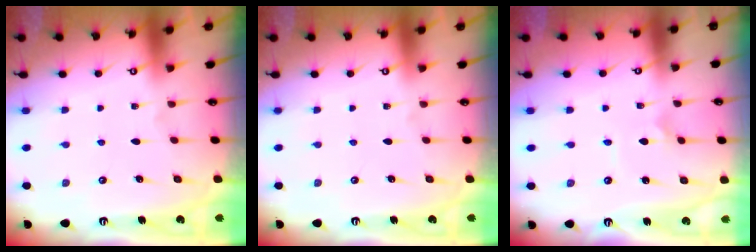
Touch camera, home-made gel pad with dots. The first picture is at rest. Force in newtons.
{"total": 0.0}
{"total": 1.8, "press": 1.8, "slide": 0.1}